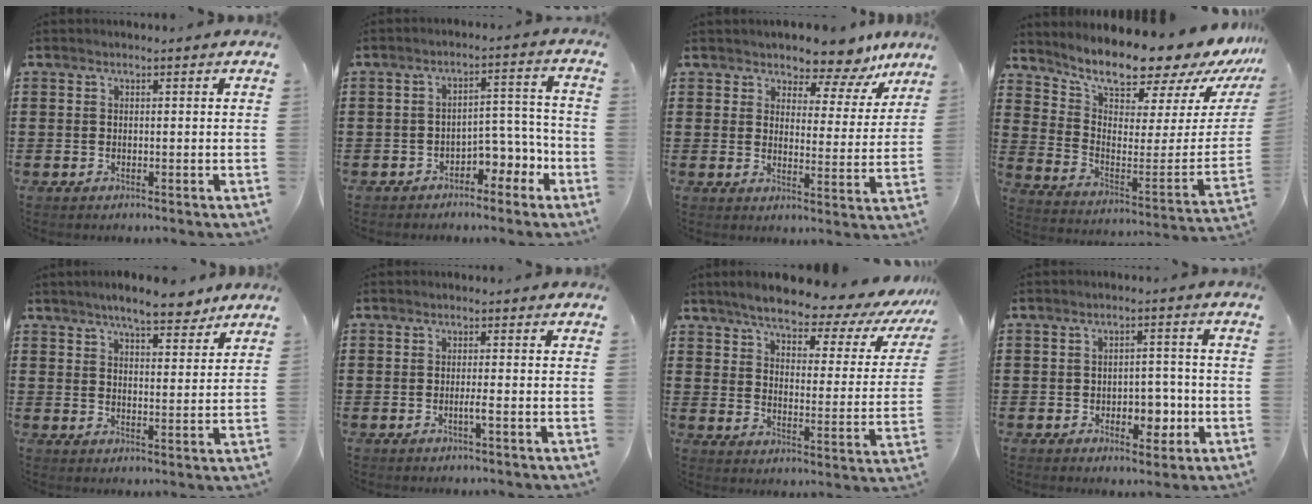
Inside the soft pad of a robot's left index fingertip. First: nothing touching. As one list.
[{"total": 4.9, "force": [-3.5, 2.3, 2.4], "torque": [-0.045, 0.009, -0.071]}, {"total": 5.0, "force": [4.7, 1.3, 1.2], "torque": [-0.036, -0.034, 0.077]}, {"total": 10.7, "force": [9.9, 1.4, 3.7], "torque": [-0.082, -0.100, 0.160]}, {"total": 6.5, "force": [5.5, 1.4, 3.0], "torque": [-0.057, -0.012, 0.098]}, {"total": 1.7, "force": [-0.5, -0.1, 1.7], "torque": [-0.028, -0.004, -0.010]}, {"total": 6.1, "force": [5.3, 1.0, 2.8], "torque": [-0.074, -0.039, 0.084]}, {"total": 5.0, "force": [-1.7, 3.2, 3.4], "torque": [-0.054, 0.006, -0.034]}]